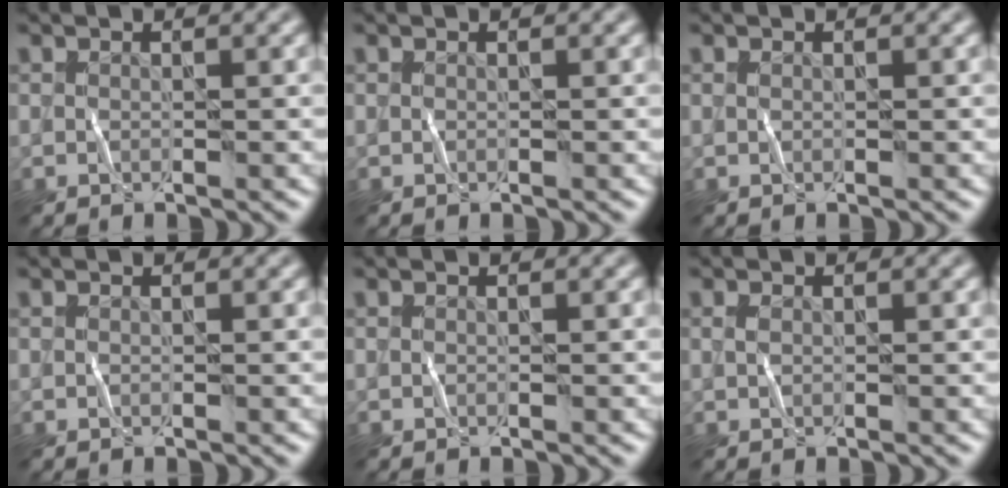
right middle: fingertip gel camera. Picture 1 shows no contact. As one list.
[{"total": 0.0}, {"total": 0.0}, {"total": 0.0}, {"total": 0.0}, {"total": 0.0}]